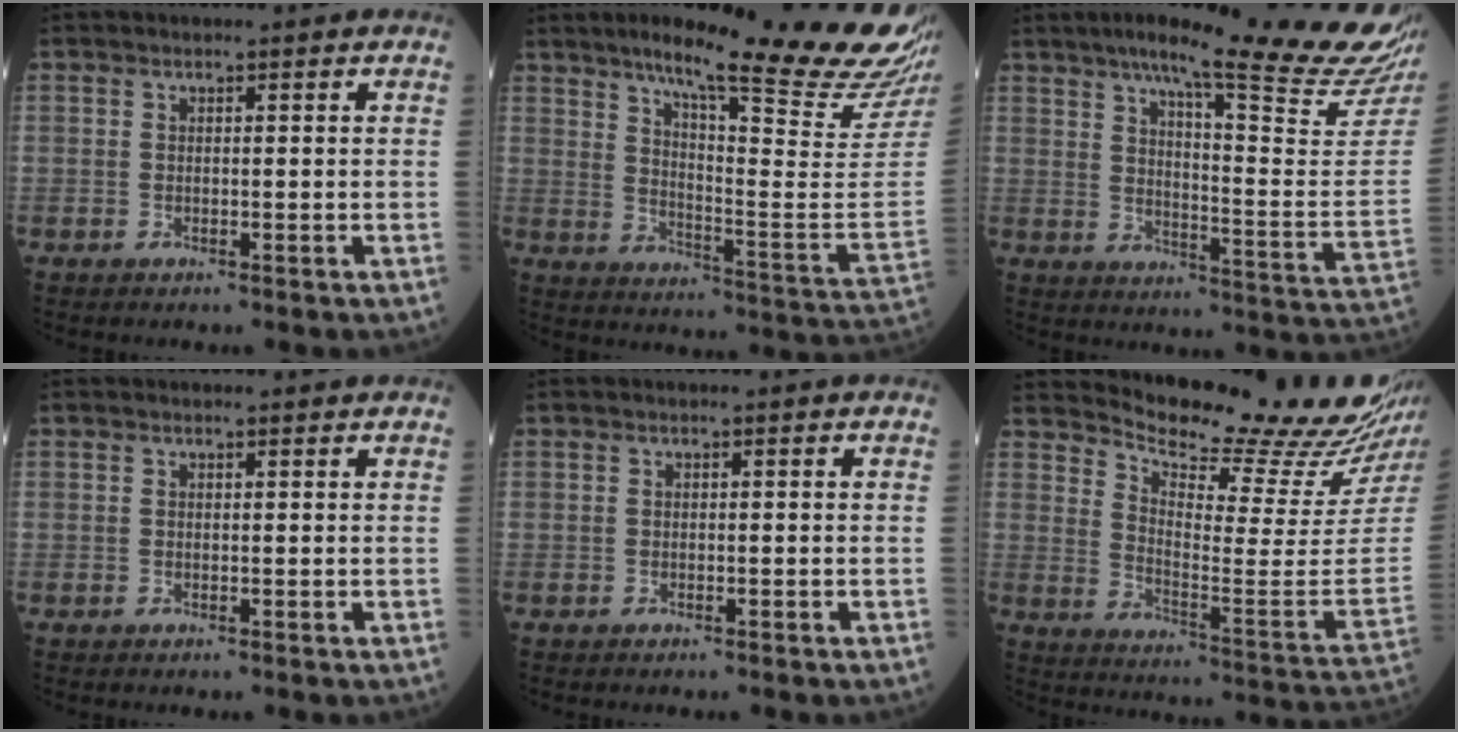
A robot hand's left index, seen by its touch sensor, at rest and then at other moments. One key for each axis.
{"total": 25.2, "fx": 19.8, "fy": 0.1, "fz": 15.6, "tx": -0.228, "ty": -0.074, "tz": 0.258}
{"total": 26.0, "fx": 20.6, "fy": 0.4, "fz": 15.9, "tx": -0.214, "ty": -0.064, "tz": 0.260}
{"total": 0.7, "fx": 0.6, "fy": 0.1, "fz": 0.1, "tx": -0.008, "ty": 0.000, "tz": 0.005}
{"total": 0.0}
{"total": 19.3, "fx": 18.4, "fy": -0.6, "fz": 5.7, "tx": -0.107, "ty": -0.117, "tz": 0.244}